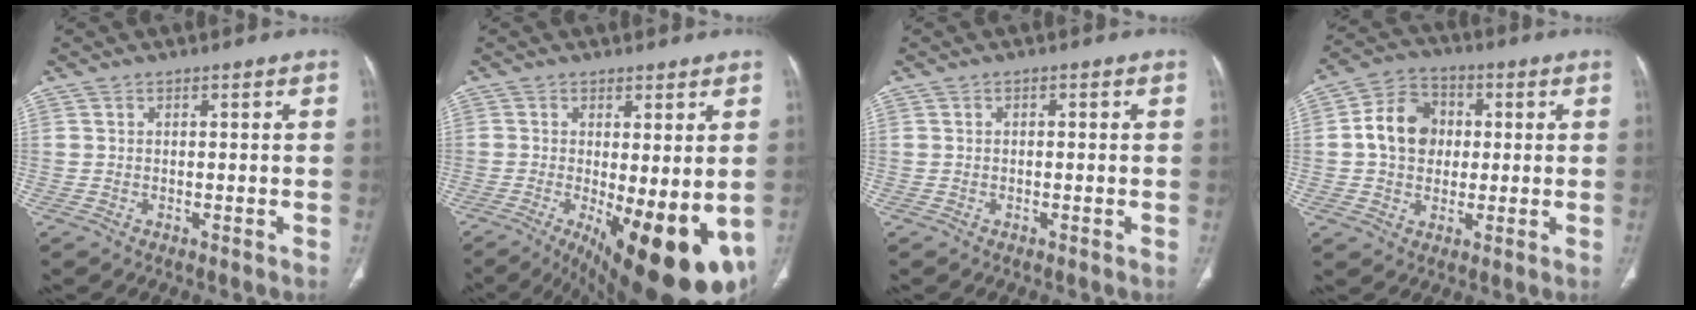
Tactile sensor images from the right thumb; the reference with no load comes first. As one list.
[{"total": 18.6, "force": [-5.2, 6.5, 16.6], "torque": [-0.193, -0.030, -0.055]}, {"total": 0.0}, {"total": 10.6, "force": [0.8, 8.7, 6.1], "torque": [-0.083, 0.018, 0.006]}]